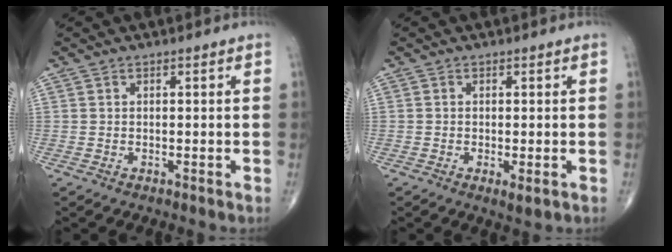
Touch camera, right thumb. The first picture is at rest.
{"total": 2.1, "force": [-0.7, 0.5, 1.9], "torque": [-0.035, -0.008, -0.011]}